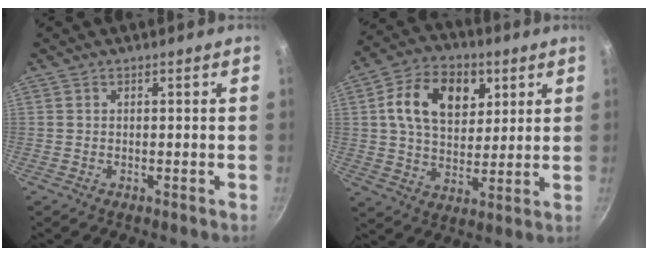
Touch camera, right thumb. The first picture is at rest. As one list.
[{"total": 15.3, "force": [4.8, 10.5, 10.0], "torque": [-0.138, -0.004, 0.072]}]